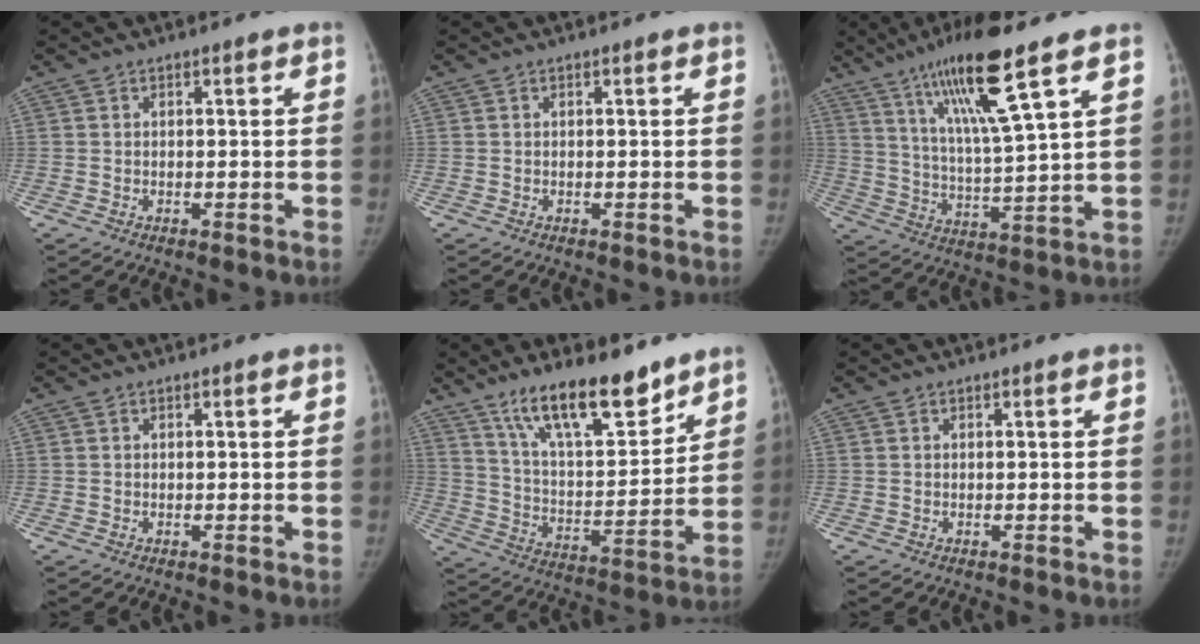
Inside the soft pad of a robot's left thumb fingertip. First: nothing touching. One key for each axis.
{"total": 0.0}
{"total": 16.1, "fx": 9.3, "fy": 1.6, "fz": 13.0, "tx": -0.234, "ty": -0.042, "tz": 0.172}
{"total": 0.0}
{"total": 17.8, "fx": 12.9, "fy": 5.7, "fz": 10.9, "tx": -0.144, "ty": -0.083, "tz": 0.228}
{"total": 0.0}